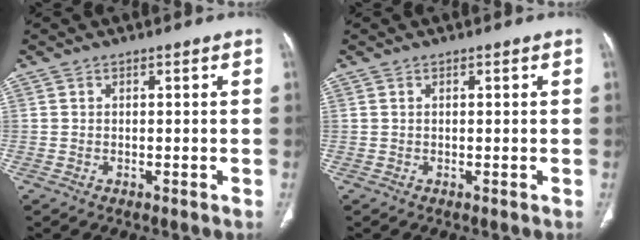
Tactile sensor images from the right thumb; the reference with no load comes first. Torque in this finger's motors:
{"motor_torque": [0.17, 0.11, -0.25, 0.03, 0.04]}